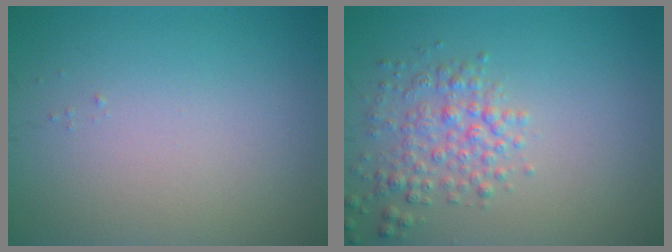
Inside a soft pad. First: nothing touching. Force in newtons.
{"total": 3.0, "press": 3.0, "slide": 0.2}